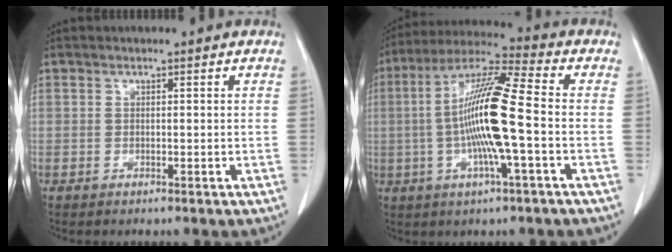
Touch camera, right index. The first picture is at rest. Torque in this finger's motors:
{"motor_torque": [2.14, 0.00, 0.69, 0.19]}